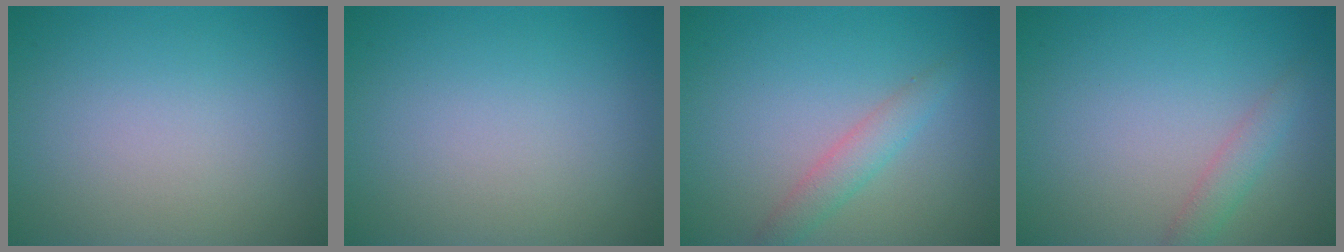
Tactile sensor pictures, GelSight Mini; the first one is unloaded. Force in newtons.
{"total": 0.0}
{"total": 2.1, "press": 2.1, "slide": 0.0}
{"total": 1.7, "press": 1.7, "slide": 0.0}